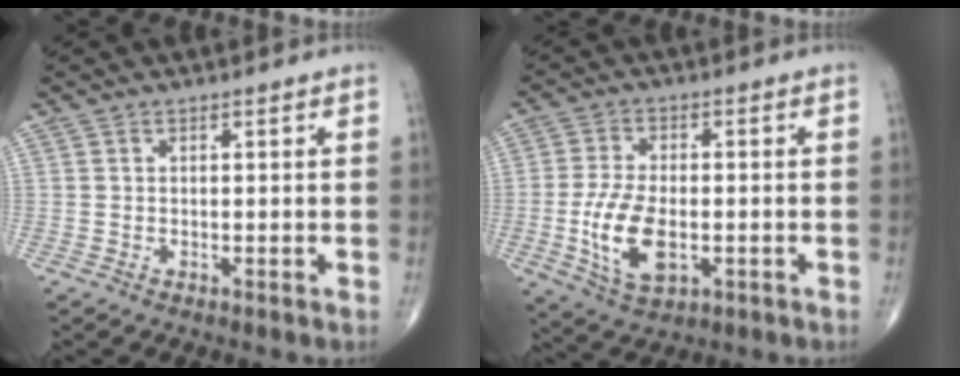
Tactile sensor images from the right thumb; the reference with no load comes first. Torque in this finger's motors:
{"motor_torque": [0.85, 0.04, 1.15, 0.17, 0.09]}